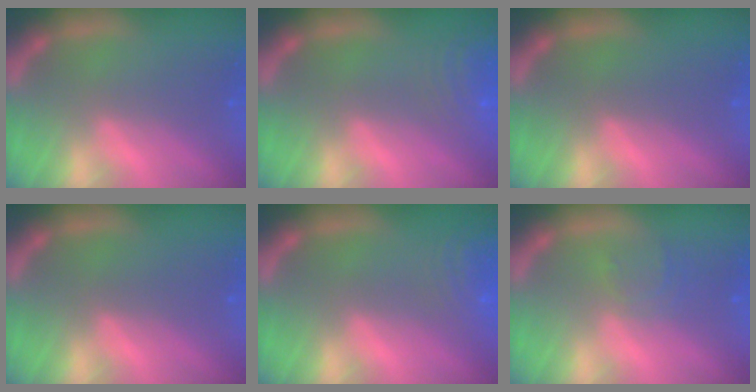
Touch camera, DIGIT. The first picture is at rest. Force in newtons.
{"total": 7.0}
{"total": 0.0}
{"total": 0.0}
{"total": 6.5}
{"total": 2.4}